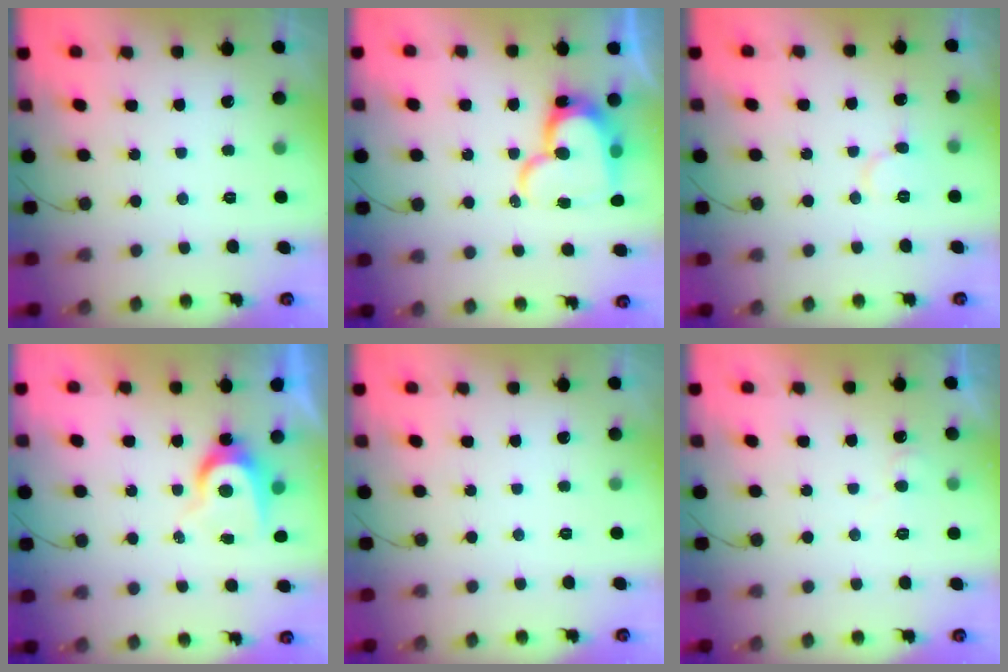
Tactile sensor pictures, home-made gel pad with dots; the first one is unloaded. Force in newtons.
{"total": 18.0, "press": 17.9, "slide": 1.9}
{"total": 6.3, "press": 6.3, "slide": 0.6}
{"total": 7.2, "press": 7.2, "slide": 0.5}
{"total": 0.0}
{"total": 5.0, "press": 4.9, "slide": 0.6}